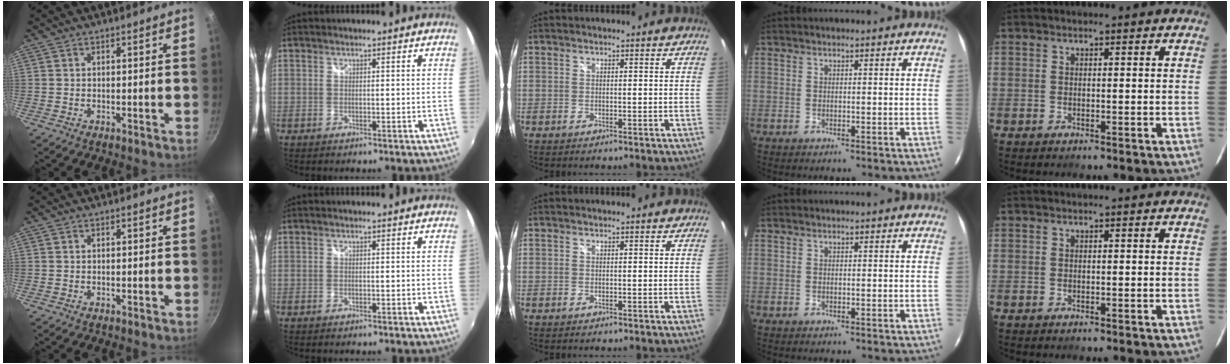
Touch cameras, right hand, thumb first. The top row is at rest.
{}